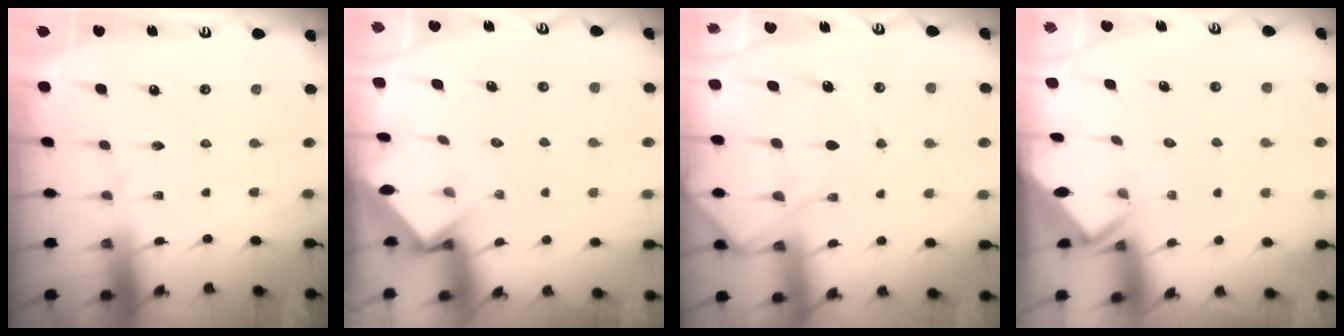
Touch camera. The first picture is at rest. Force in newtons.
{"total": 3.5, "press": 3.4, "slide": 0.3}
{"total": 12.3, "press": 12.2, "slide": 1.3}
{"total": 2.8, "press": 2.8, "slide": 0.1}